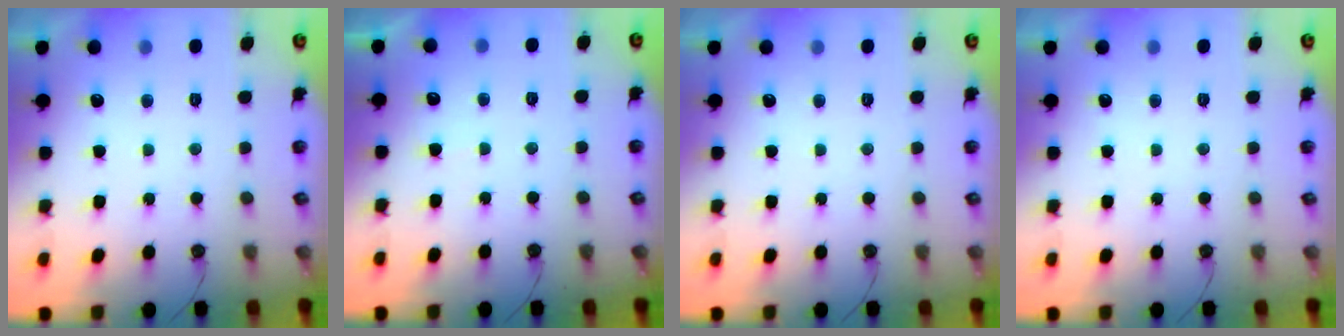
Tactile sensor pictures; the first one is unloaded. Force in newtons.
{"total": 3.2, "press": 3.2, "slide": 0.4}
{"total": 0.0}
{"total": 0.0}